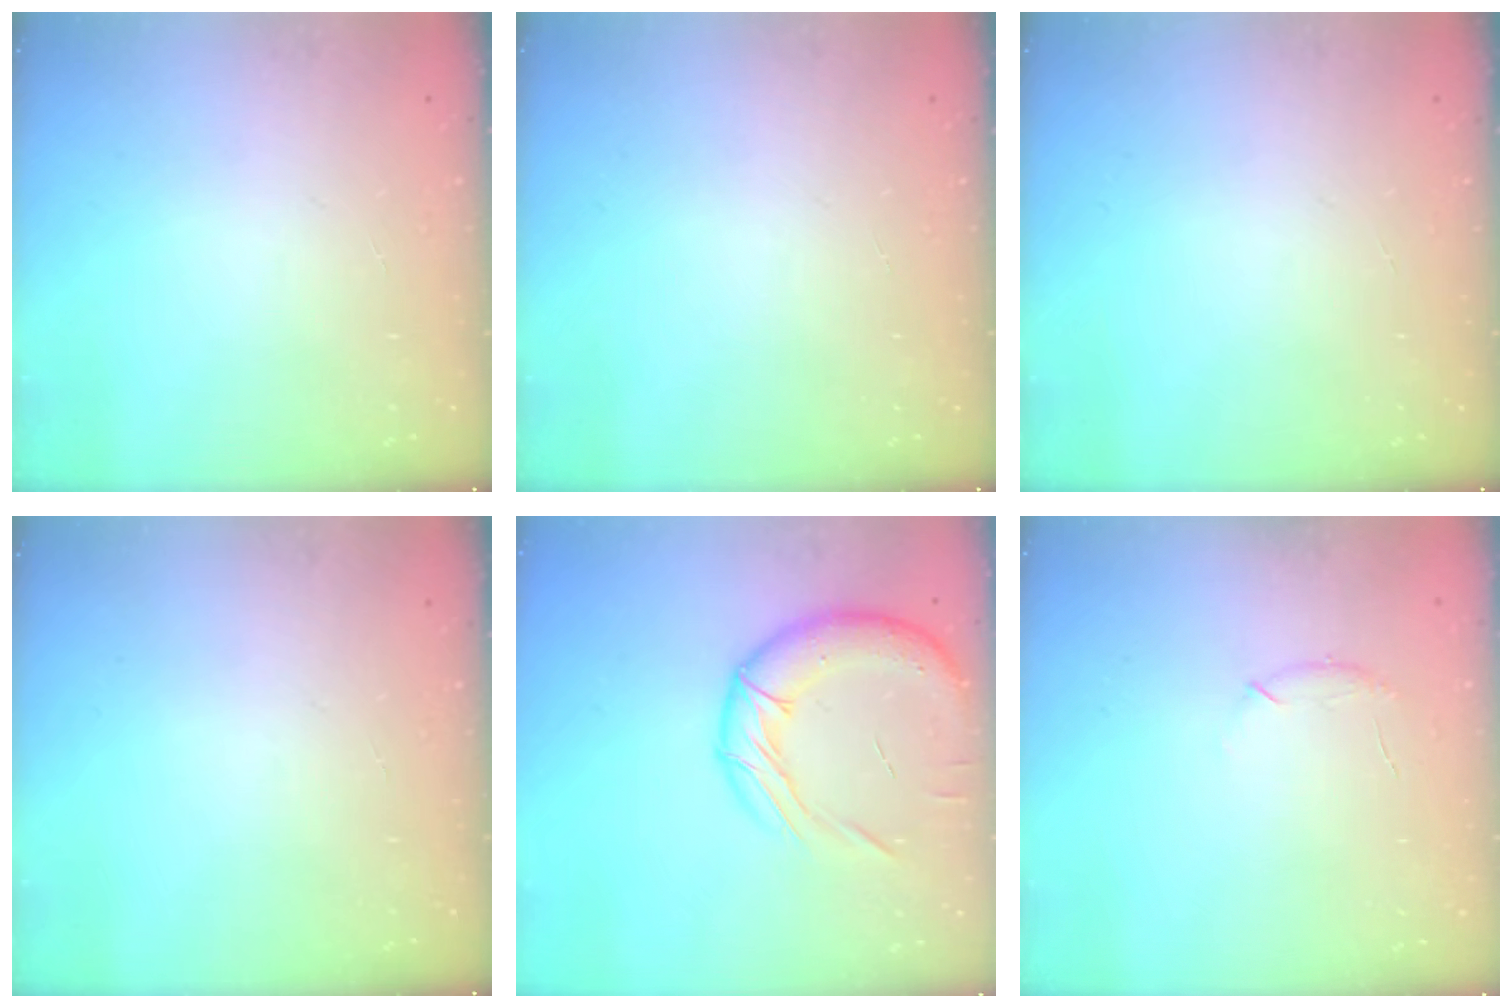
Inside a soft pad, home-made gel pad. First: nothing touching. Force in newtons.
{"total": 0.0}
{"total": 0.0}
{"total": 0.0}
{"total": 18.1, "press": 17.9, "slide": 2.6}
{"total": 6.9, "press": 6.7, "slide": 1.8}